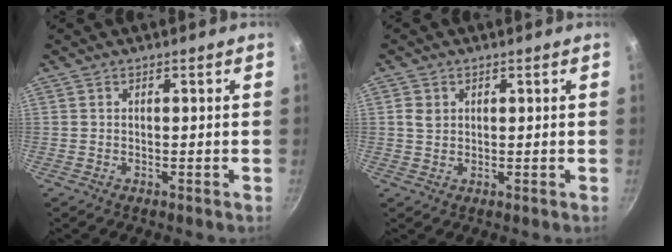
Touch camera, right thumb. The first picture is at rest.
{"total": 2.4, "force": [0.7, 2.0, 1.2], "torque": [-0.017, -0.003, 0.016]}